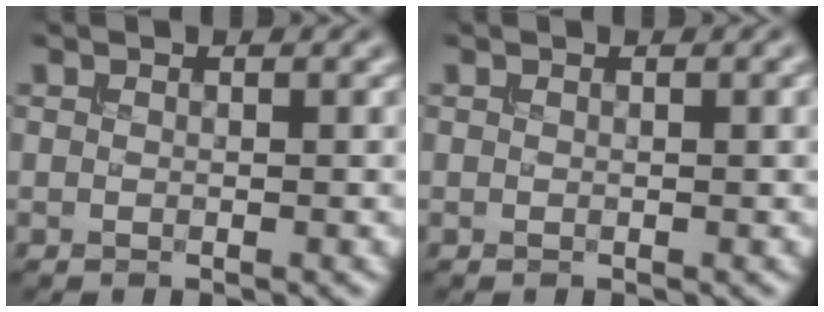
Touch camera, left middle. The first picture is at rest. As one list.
[{"total": 0.8, "force": [0.3, 0.3, 0.7], "torque": [-0.008, 0.005, 0.003]}]